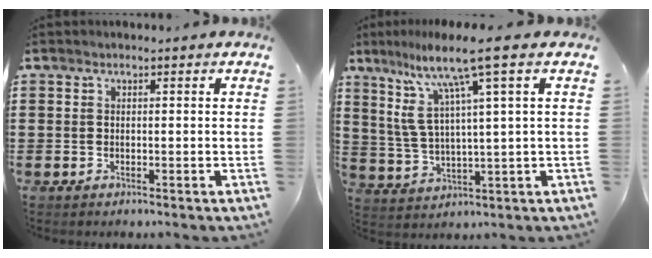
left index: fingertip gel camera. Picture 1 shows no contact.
{"total": 10.1, "force": [5.5, 0.7, 8.4], "torque": [-0.187, -0.019, 0.086]}